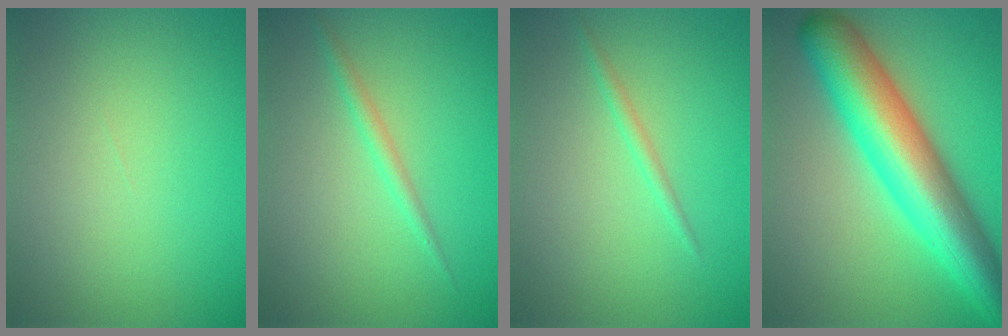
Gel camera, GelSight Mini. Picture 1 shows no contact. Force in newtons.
{"total": 1.3, "press": 1.3, "slide": 0.1}
{"total": 1.0, "press": 1.0, "slide": 0.1}
{"total": 10.9, "press": 10.9, "slide": 0.1}